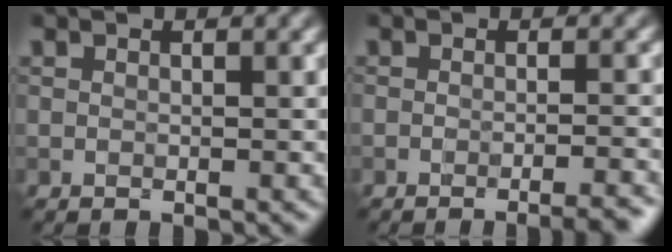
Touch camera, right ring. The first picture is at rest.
{"total": 4.2, "force": [-3.1, 1.1, 2.6], "torque": [-0.012, 0.010, -0.035]}